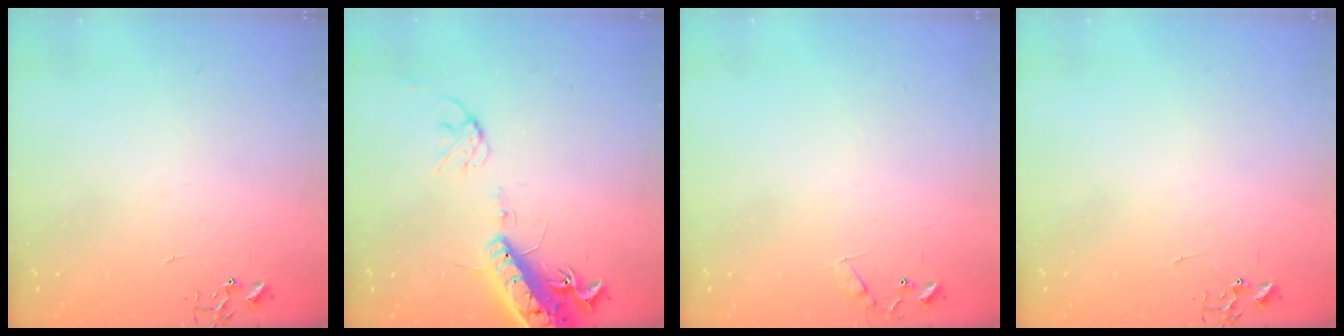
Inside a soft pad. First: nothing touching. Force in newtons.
{"total": 16.2, "press": 15.7, "slide": 3.7}
{"total": 6.5, "press": 6.5, "slide": 0.6}
{"total": 0.0}